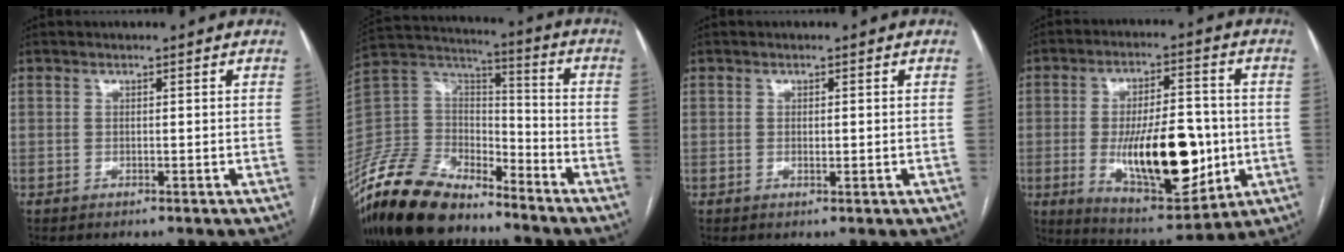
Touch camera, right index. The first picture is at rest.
{"total": 18.1, "force": [-14.9, 6.6, 7.9], "torque": [-0.168, 0.016, -0.284]}
{"total": 0.9, "force": [-0.1, 0.2, 0.9], "torque": [-0.017, -0.003, 0.000]}
{"total": 18.0, "force": [-2.9, 6.3, 16.6], "torque": [-0.274, -0.005, -0.034]}